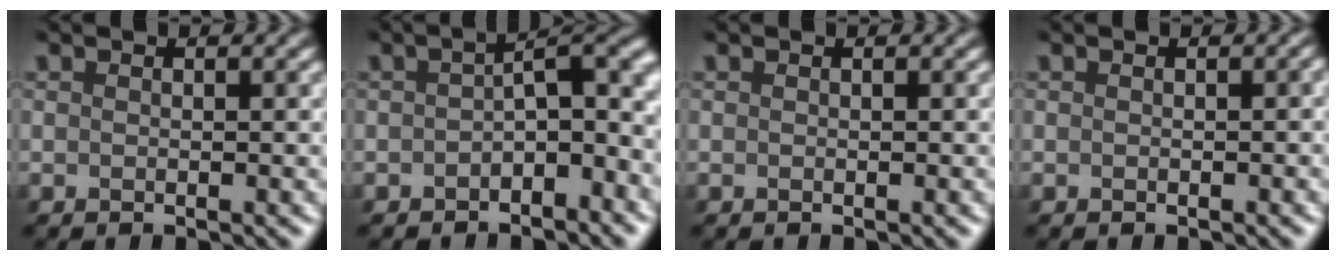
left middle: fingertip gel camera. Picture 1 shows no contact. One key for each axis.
{"total": 4.1, "fx": -1.8, "fy": 1.6, "fz": 3.3, "tx": -0.039, "ty": 0.011, "tz": -0.039}
{"total": 0.0}
{"total": 1.1, "fx": -0.4, "fy": 0.5, "fz": 0.9, "tx": -0.005, "ty": 0.008, "tz": -0.009}